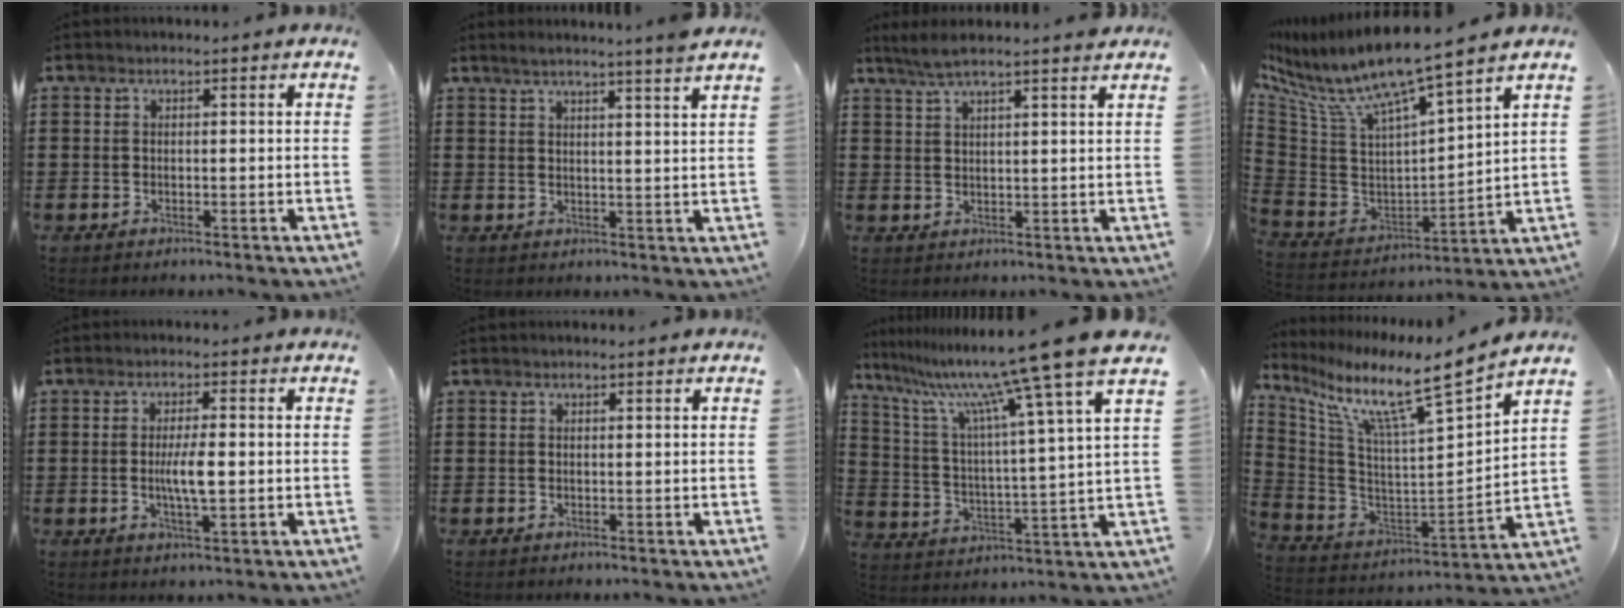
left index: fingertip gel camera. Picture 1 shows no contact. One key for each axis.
{"total": 3.6, "fx": 3.1, "fy": -1.0, "fz": 1.5, "tx": -0.039, "ty": -0.007, "tz": 0.056}
{"total": 4.5, "fx": 3.7, "fy": 0.2, "fz": 2.5, "tx": -0.058, "ty": -0.001, "tz": 0.069}
{"total": 7.7, "fx": 6.5, "fy": 0.3, "fz": 4.1, "tx": -0.110, "ty": -0.057, "tz": 0.106}
{"total": 4.8, "fx": -0.2, "fy": 1.1, "fz": 4.7, "tx": -0.091, "ty": -0.003, "tz": -0.007}
{"total": 0.0}
{"total": 13.0, "fx": 10.6, "fy": -0.9, "fz": 7.6, "tx": -0.173, "ty": -0.072, "tz": 0.162}
{"total": 9.7, "fx": 7.2, "fy": 0.7, "fz": 6.5, "tx": -0.148, "ty": -0.059, "tz": 0.107}